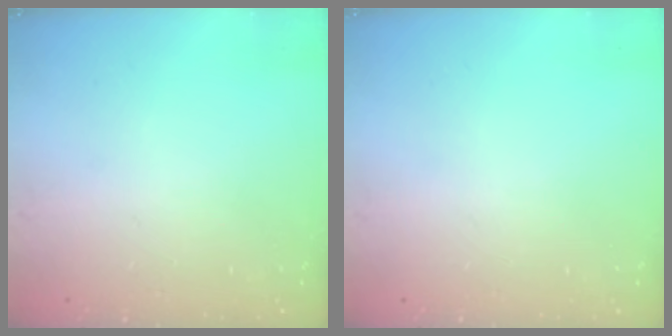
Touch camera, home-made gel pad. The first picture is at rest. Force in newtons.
{"total": 0.0}